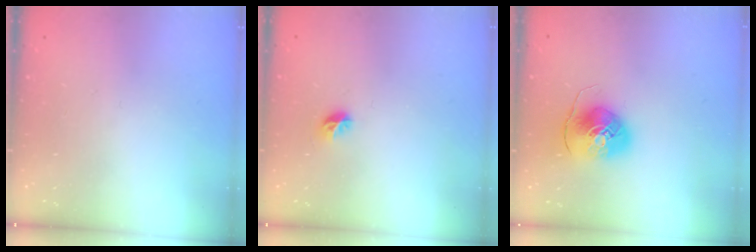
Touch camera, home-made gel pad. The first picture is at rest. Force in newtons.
{"total": 5.4, "press": 5.2, "slide": 1.4}
{"total": 9.0, "press": 8.8, "slide": 1.5}